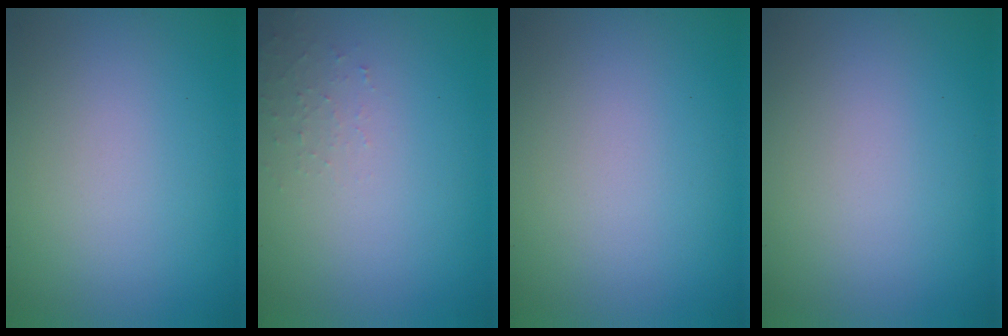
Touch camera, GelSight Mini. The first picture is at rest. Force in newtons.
{"total": 1.1, "press": 1.0, "slide": 0.2}
{"total": 0.0}
{"total": 0.0}